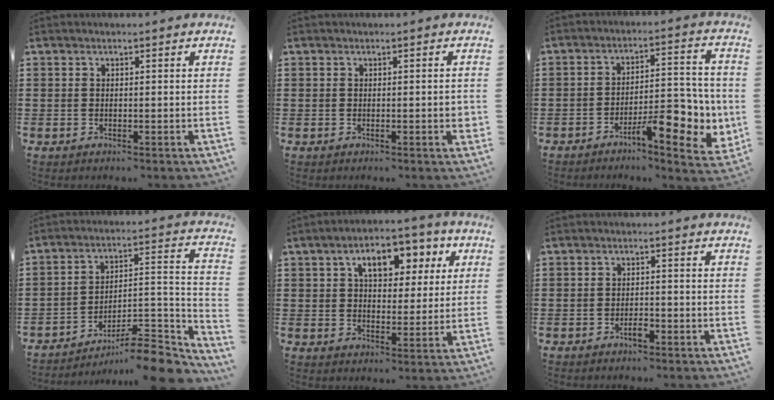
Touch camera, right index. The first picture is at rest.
{"total": 1.2, "force": [-0.1, 0.2, 1.2], "torque": [-0.022, -0.002, -0.001]}
{"total": 9.2, "force": [-4.3, 3.0, 7.5], "torque": [-0.093, 0.004, -0.074]}
{"total": 9.5, "force": [-8.2, 1.8, 4.5], "torque": [-0.051, 0.012, -0.161]}
{"total": 7.9, "force": [3.6, 4.3, 5.5], "torque": [-0.095, 0.000, 0.053]}
{"total": 2.2, "force": [-1.3, 0.6, 1.6], "torque": [-0.031, 0.000, -0.024]}